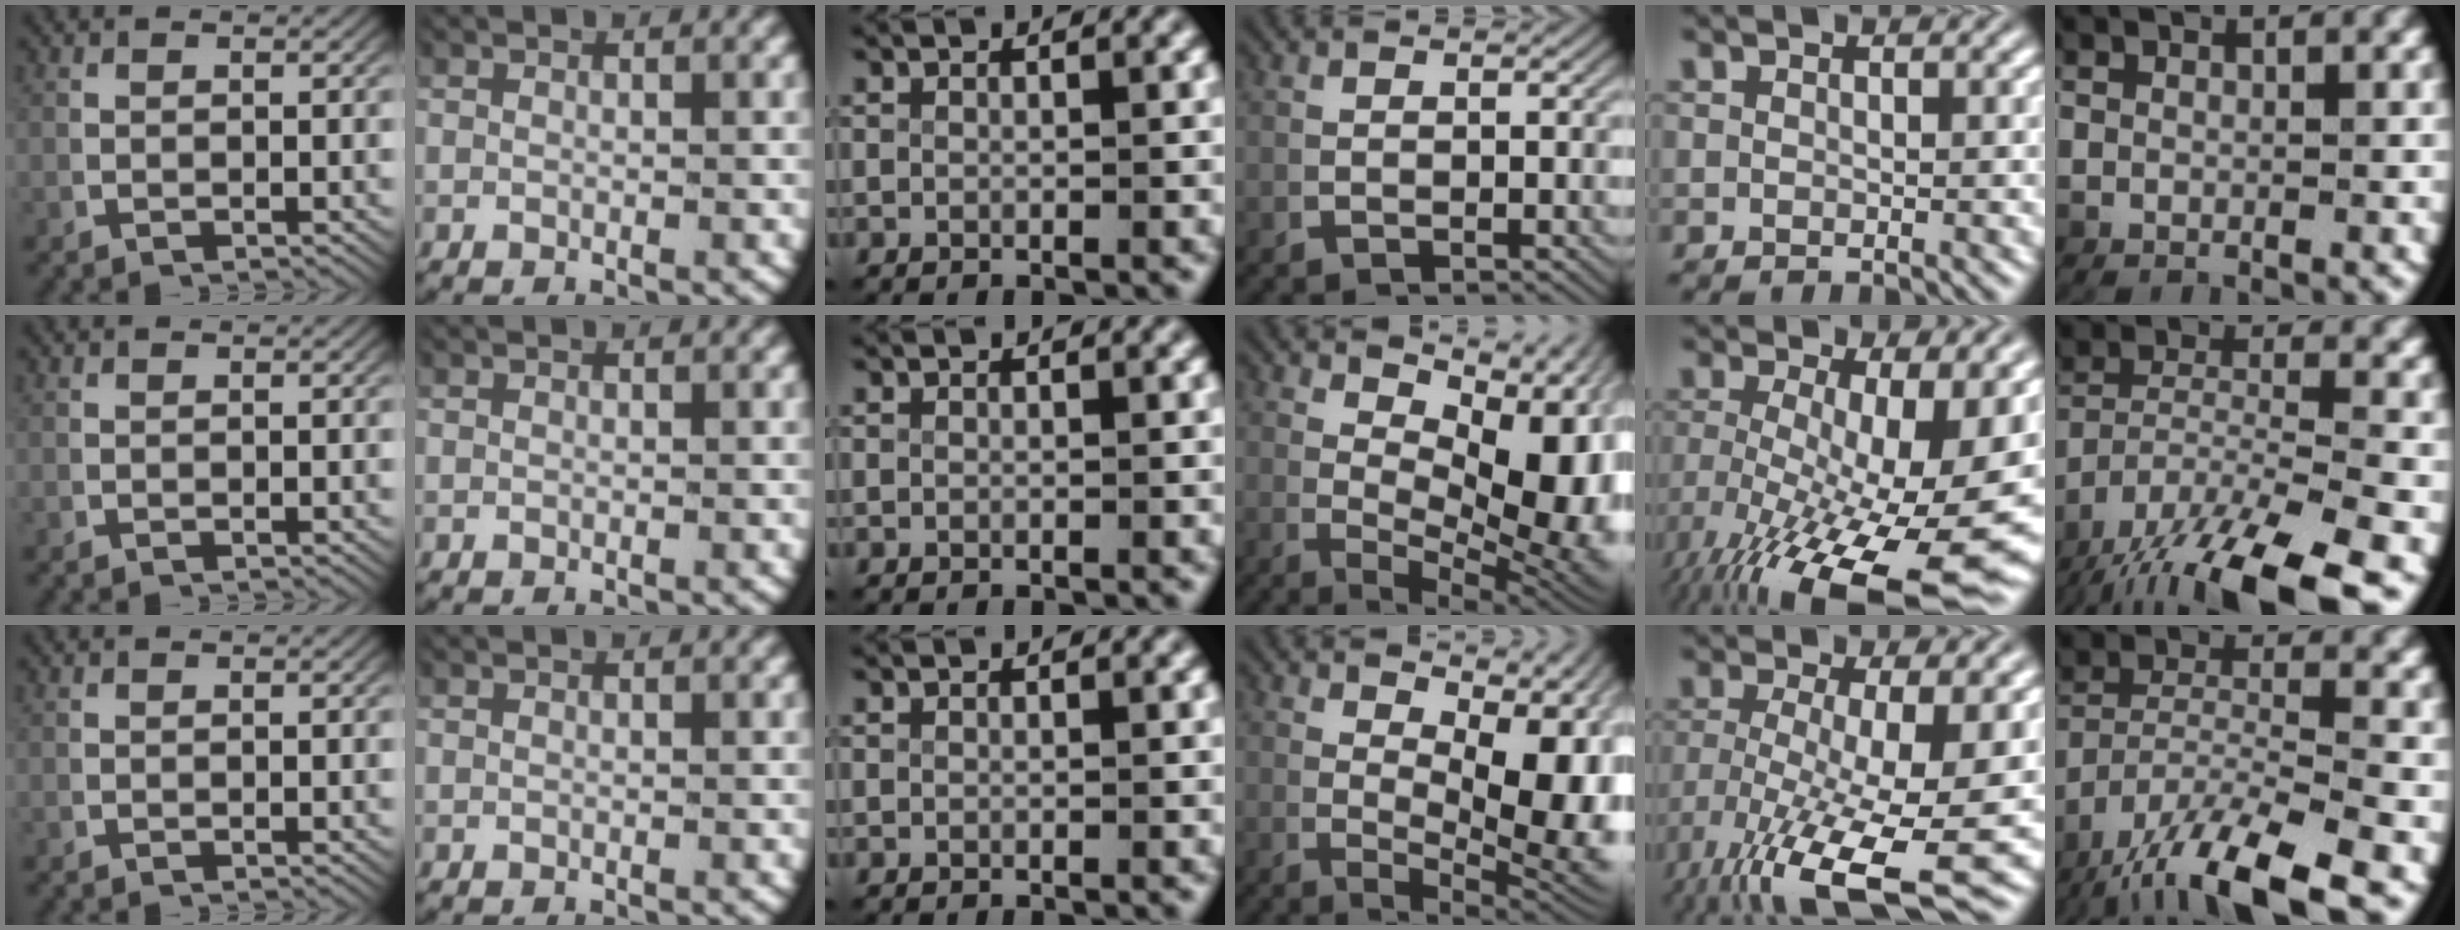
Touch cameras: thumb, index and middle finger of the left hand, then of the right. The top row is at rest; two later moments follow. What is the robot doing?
{"motion": "lift_and_place", "object": "plastic wrap"}